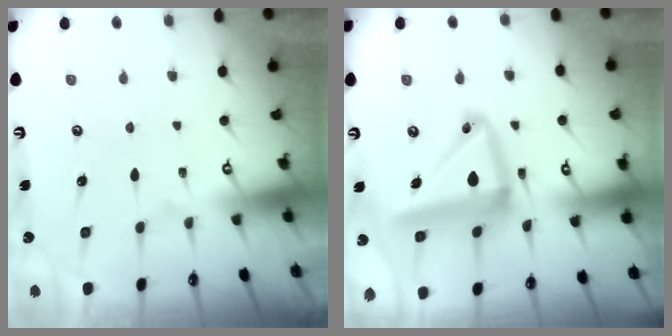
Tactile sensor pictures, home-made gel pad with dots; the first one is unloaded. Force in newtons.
{"total": 14.8, "press": 14.6, "slide": 2.1}